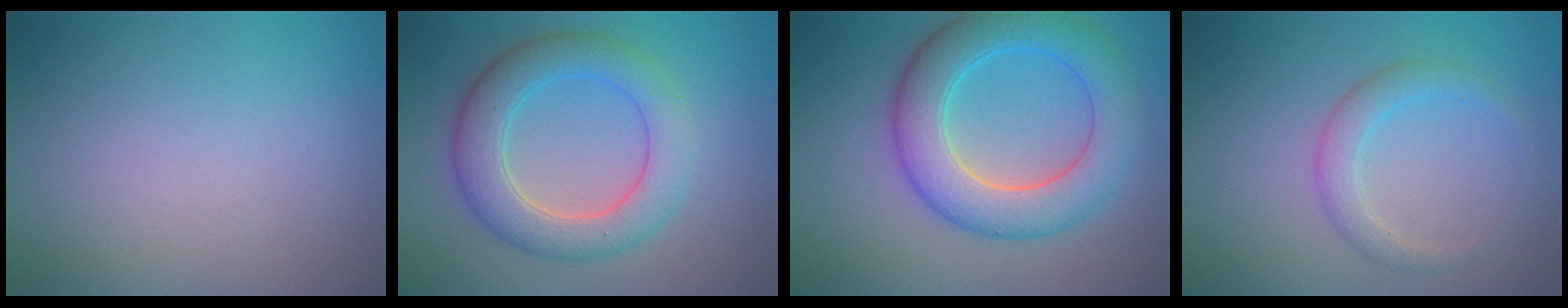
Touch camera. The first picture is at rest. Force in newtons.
{"total": 6.1, "press": 6.1, "slide": 0.1}
{"total": 7.7, "press": 7.7, "slide": 0.3}
{"total": 2.5, "press": 2.5, "slide": 0.1}